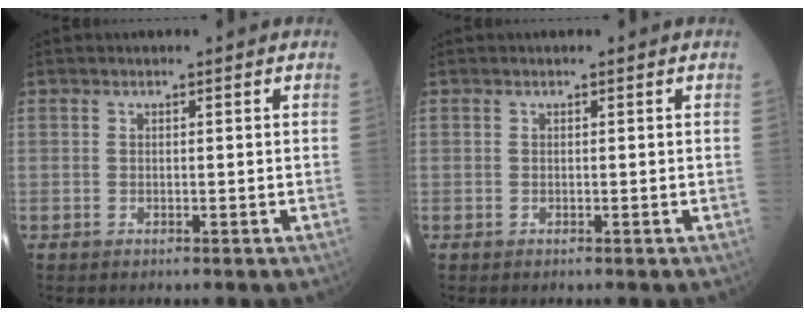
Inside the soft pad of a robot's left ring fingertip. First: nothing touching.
{"total": 0.0}